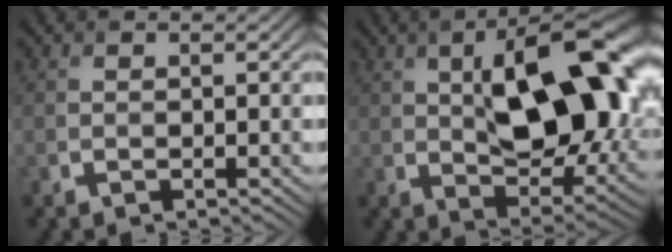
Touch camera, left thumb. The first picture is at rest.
{"total": 14.9, "force": [2.9, 7.1, 12.8], "torque": [-0.180, 0.004, 0.046]}